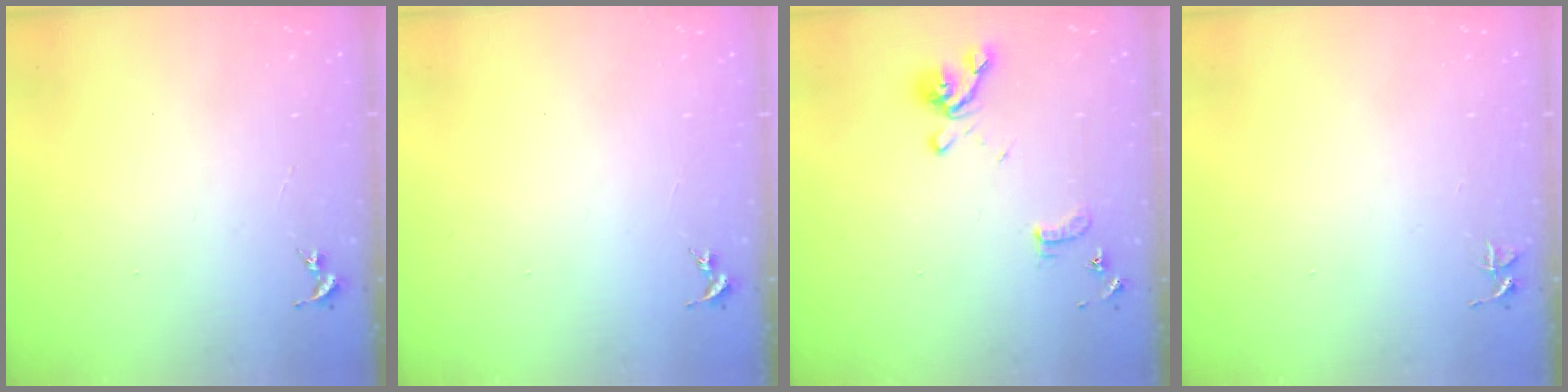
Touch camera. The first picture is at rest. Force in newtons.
{"total": 0.0}
{"total": 12.8, "press": 12.7, "slide": 1.4}
{"total": 3.7, "press": 3.7, "slide": 0.3}